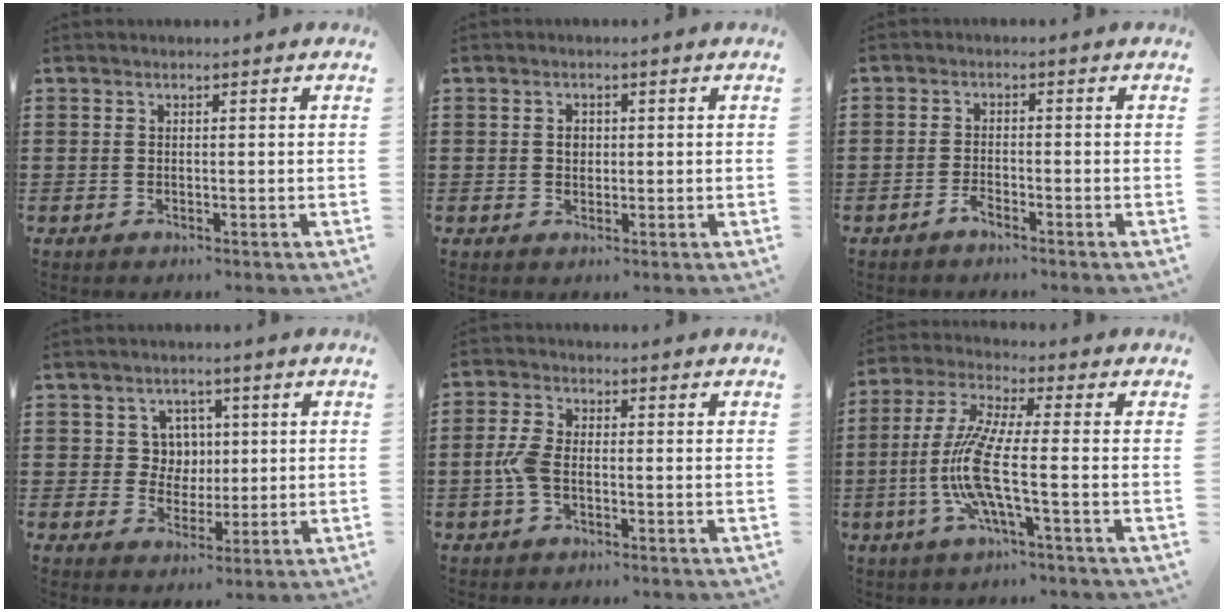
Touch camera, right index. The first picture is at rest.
{"total": 1.5, "force": [0.2, 1.2, 0.9], "torque": [-0.020, 0.007, 0.003]}
{"total": 1.9, "force": [-1.7, 0.4, 0.8], "torque": [-0.018, 0.002, -0.033]}
{"total": 4.9, "force": [1.2, 4.4, 1.6], "torque": [-0.053, 0.017, 0.020]}
{"total": 4.1, "force": [-1.0, 2.1, 3.4], "torque": [-0.090, -0.005, -0.024]}
{"total": 10.6, "force": [-2.4, 1.8, 10.2], "torque": [-0.236, -0.022, -0.055]}